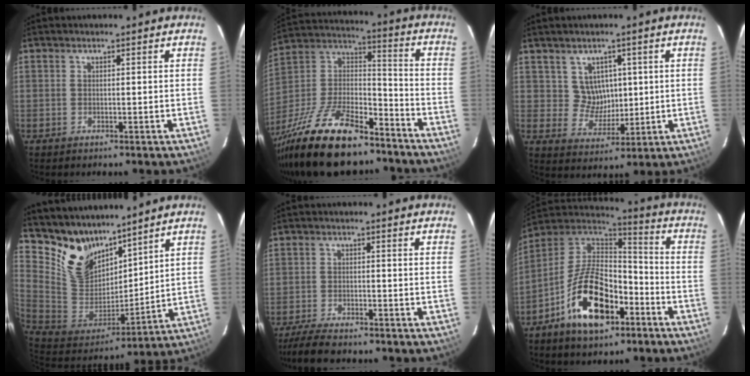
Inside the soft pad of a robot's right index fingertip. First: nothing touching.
{"total": 25.5, "force": [-18.6, 9.2, 14.9], "torque": [-0.310, -0.009, -0.311]}
{"total": 5.7, "force": [1.8, 5.3, 1.1], "torque": [-0.018, 0.007, 0.041]}
{"total": 14.6, "force": [11.9, 7.4, 3.9], "torque": [-0.104, -0.008, 0.245]}
{"total": 7.0, "force": [-6.2, 1.2, 2.9], "torque": [-0.083, -0.019, -0.111]}
{"total": 17.3, "force": [-8.4, 8.8, 12.3], "torque": [-0.231, 0.008, -0.143]}